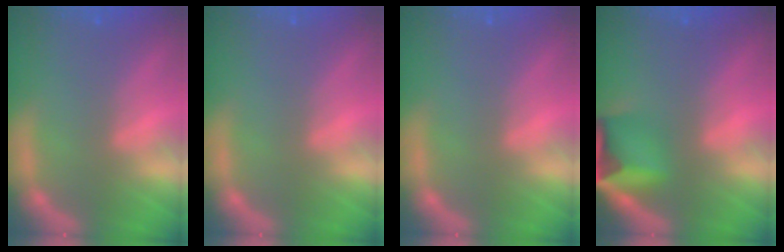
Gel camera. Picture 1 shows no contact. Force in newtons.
{"total": 0.0}
{"total": 0.0}
{"total": 6.4}